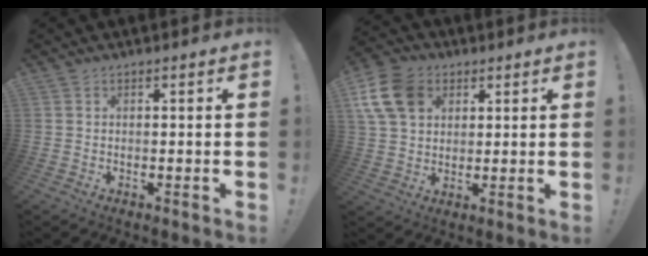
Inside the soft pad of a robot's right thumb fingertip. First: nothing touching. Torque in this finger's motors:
{"motor_torque": [0.08, 0.32, 0.23, -0.10, 0.05]}